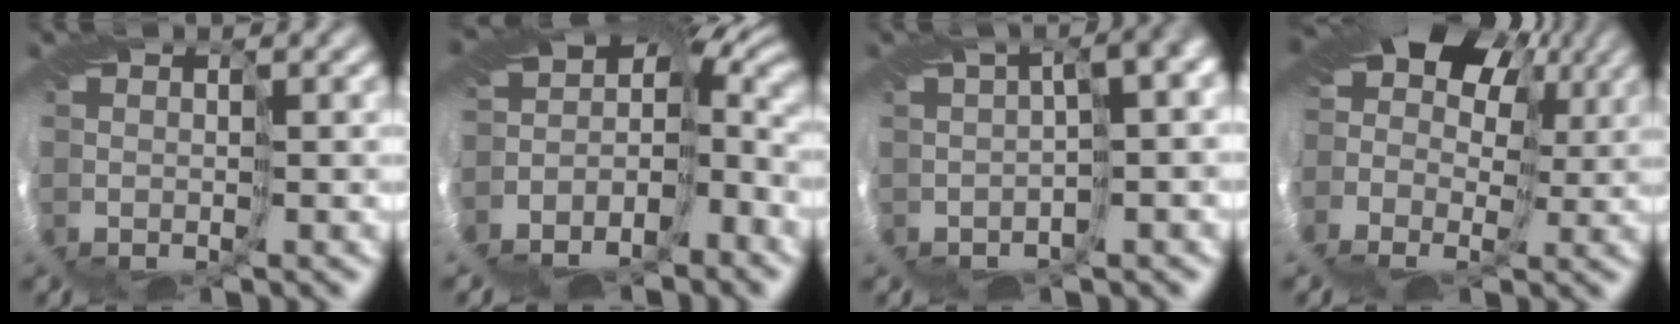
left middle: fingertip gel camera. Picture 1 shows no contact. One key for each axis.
{"total": 9.6, "fx": -6.4, "fy": 5.0, "fz": 5.1, "tx": -0.106, "ty": -0.005, "tz": -0.061}
{"total": 9.6, "fx": -1.0, "fy": 4.3, "fz": 8.5, "tx": -0.095, "ty": 0.017, "tz": -0.004}
{"total": 12.3, "fx": 1.1, "fy": 8.8, "fz": 8.6, "tx": -0.153, "ty": 0.010, "tz": 0.008}